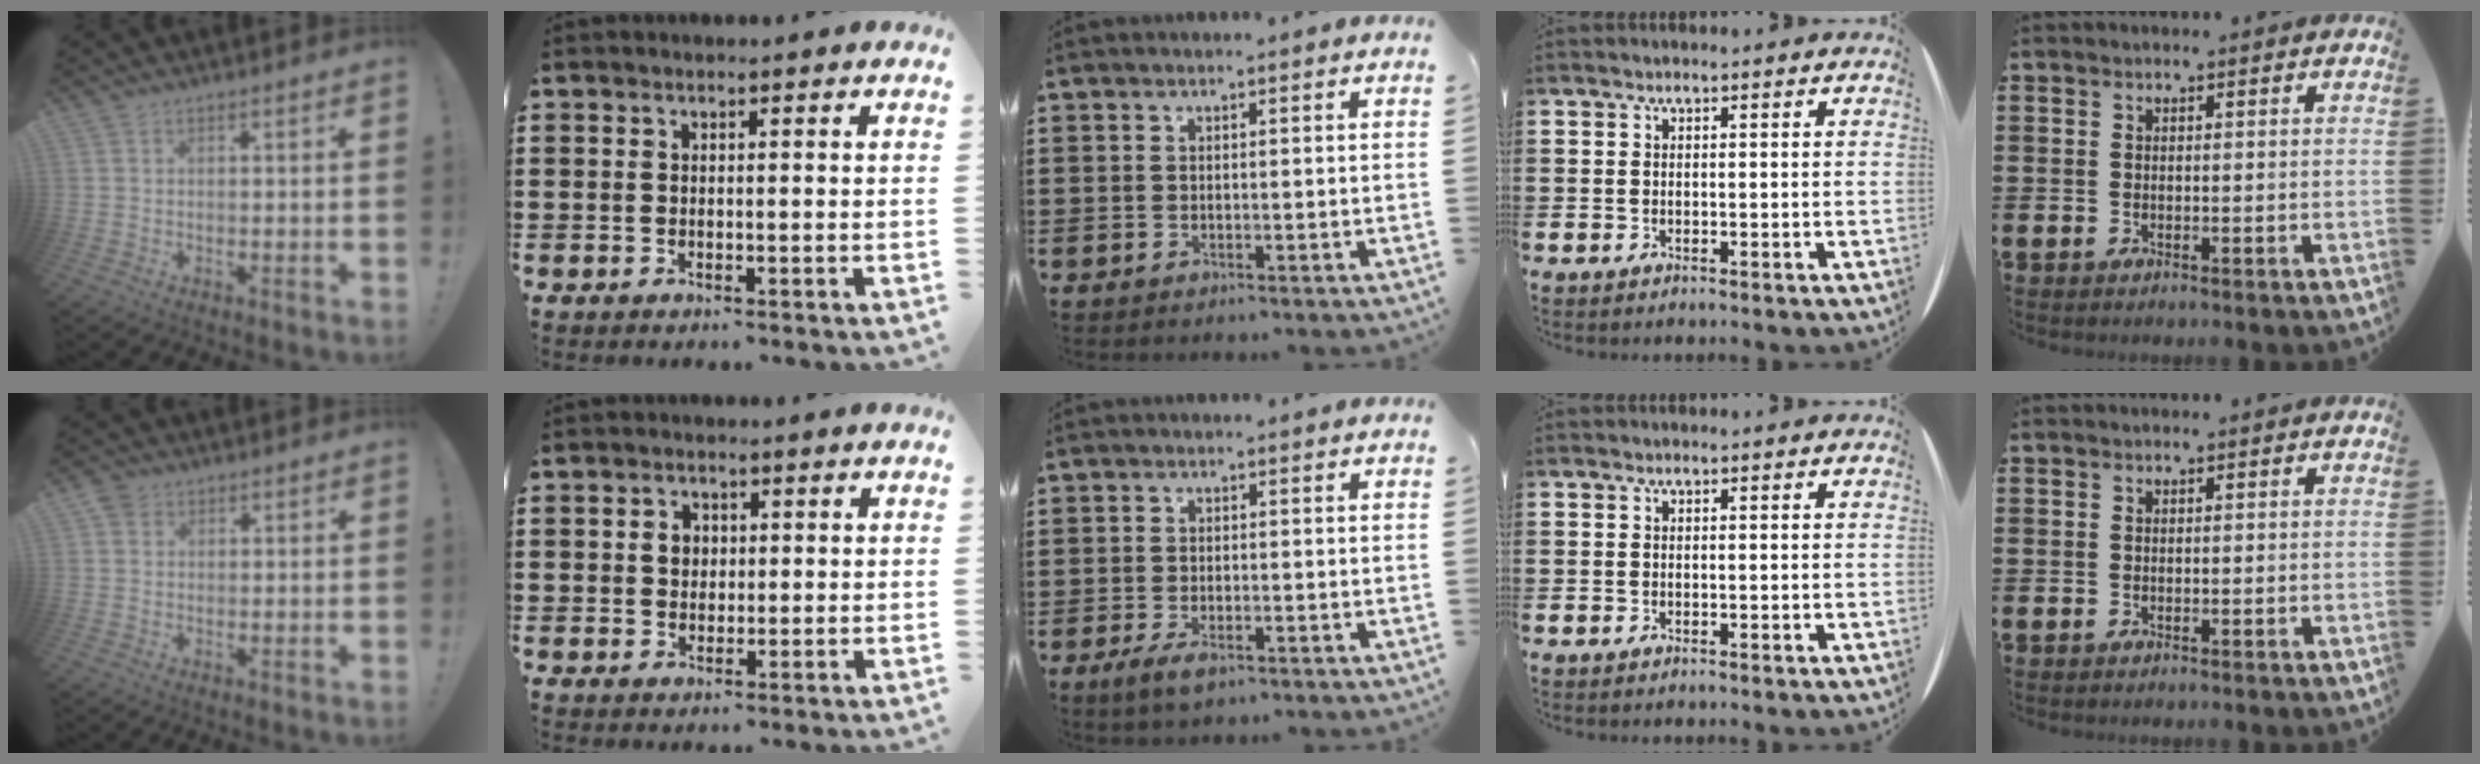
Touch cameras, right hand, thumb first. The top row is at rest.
{"thumb": {"total": 2.5, "force": [1.3, 2.0, 0.6], "torque": [-0.010, 0.001, 0.023]}, "index": {"total": 2.4, "force": [0.4, 2.0, 1.2], "torque": [-0.031, 0.011, 0.005]}, "middle": {"total": 2.8, "force": [-1.6, 1.0, 2.1], "torque": [-0.048, -0.002, -0.032]}}